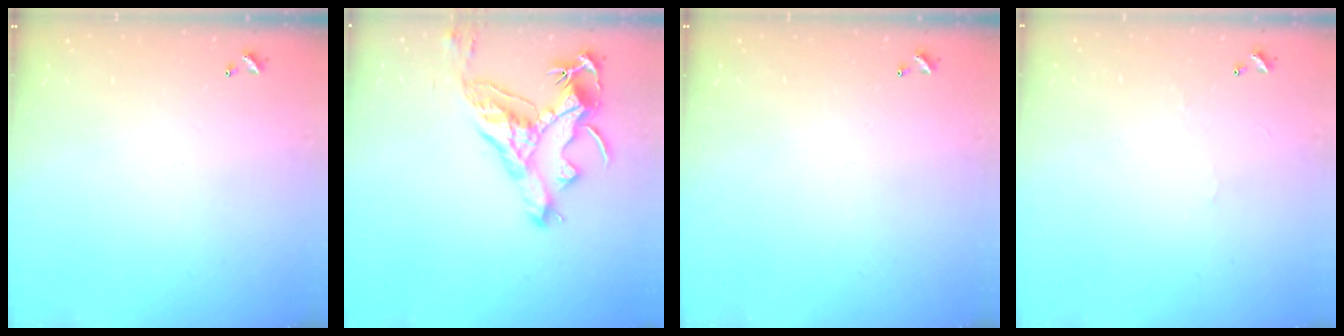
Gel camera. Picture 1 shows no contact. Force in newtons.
{"total": 9.5, "press": 9.3, "slide": 1.9}
{"total": 0.0}
{"total": 0.8, "press": 0.7, "slide": 0.5}